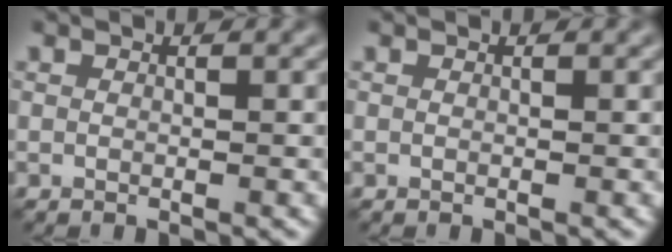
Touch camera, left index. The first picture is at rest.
{"total": 0.0}